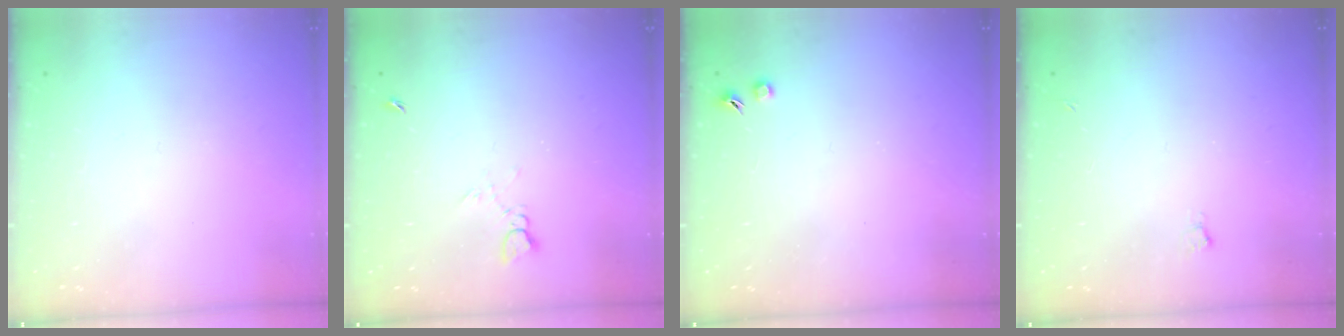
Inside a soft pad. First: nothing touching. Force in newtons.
{"total": 3.0, "press": 2.9, "slide": 0.4}
{"total": 3.0, "press": 2.9, "slide": 0.5}
{"total": 3.2, "press": 3.1, "slide": 0.5}